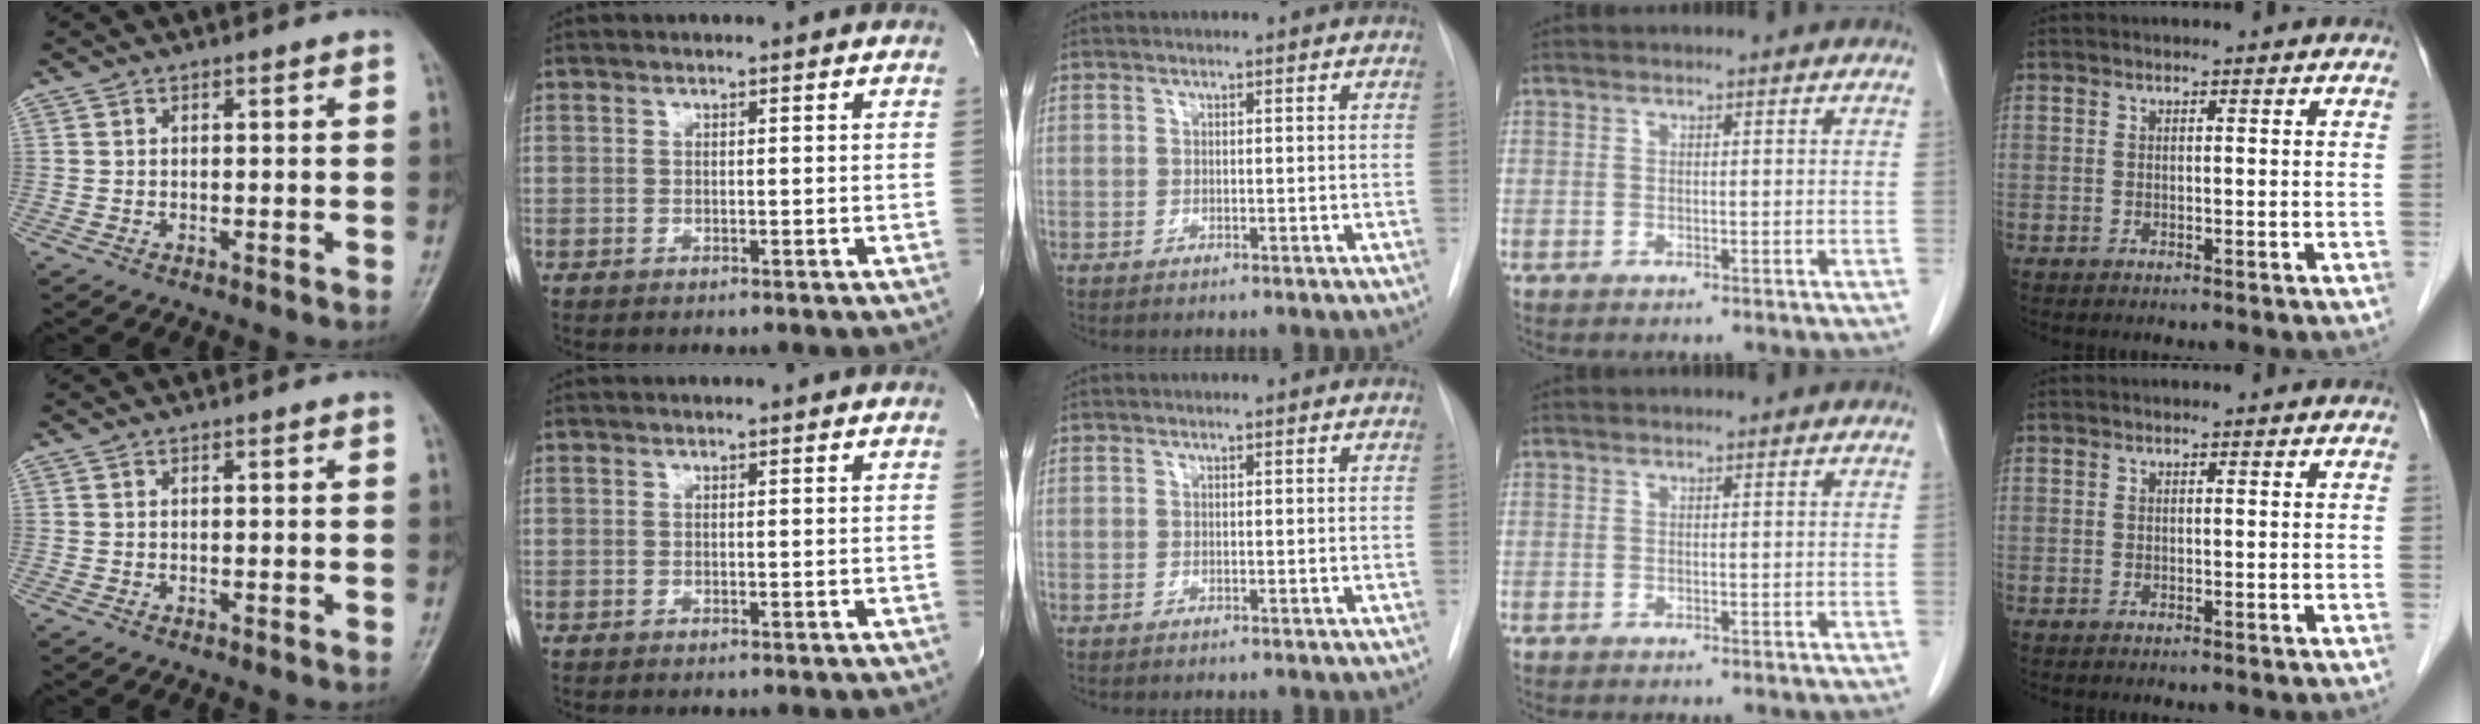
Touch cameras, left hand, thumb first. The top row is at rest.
{}